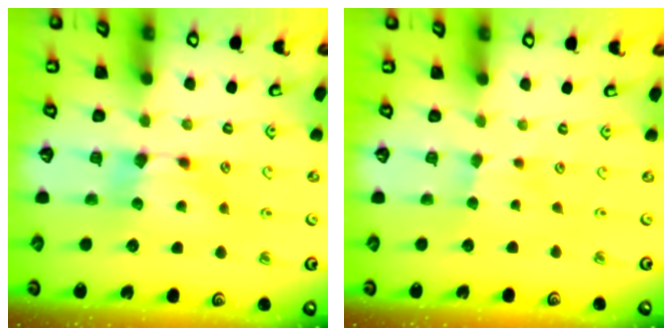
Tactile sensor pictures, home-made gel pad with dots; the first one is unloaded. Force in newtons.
{"total": 2.2, "press": 2.1, "slide": 0.4}